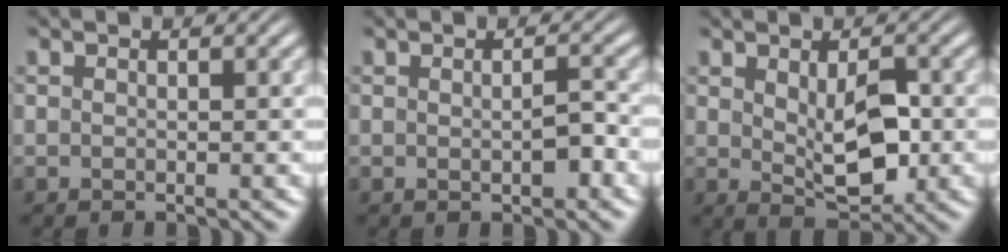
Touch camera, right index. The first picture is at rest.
{"total": 1.4, "force": [-0.5, 0.4, 1.2], "torque": [-0.014, -0.005, -0.009]}
{"total": 4.5, "force": [0.3, 1.8, 4.1], "torque": [-0.059, -0.019, 0.014]}